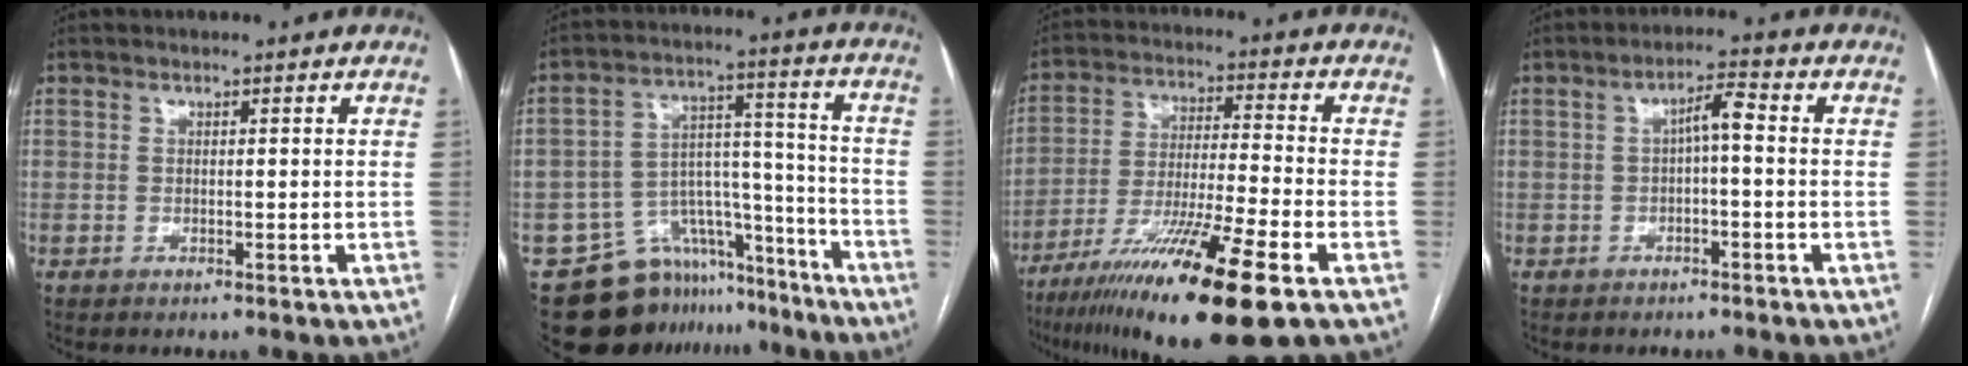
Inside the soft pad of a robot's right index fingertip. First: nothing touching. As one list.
[{"total": 15.1, "force": [-12.4, 7.9, 3.0], "torque": [-0.037, 0.067, -0.186]}, {"total": 18.9, "force": [-11.2, 0.4, 15.2], "torque": [-0.255, -0.046, -0.193]}, {"total": 3.6, "force": [-0.1, 0.7, 3.5], "torque": [-0.058, 0.016, -0.002]}]